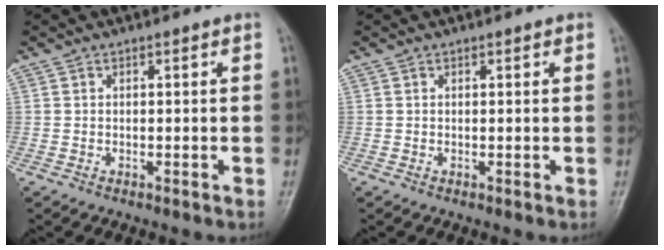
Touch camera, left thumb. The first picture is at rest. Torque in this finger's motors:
{"motor_torque": [-0.14, -0.07, -0.35, -0.14, 0.01]}